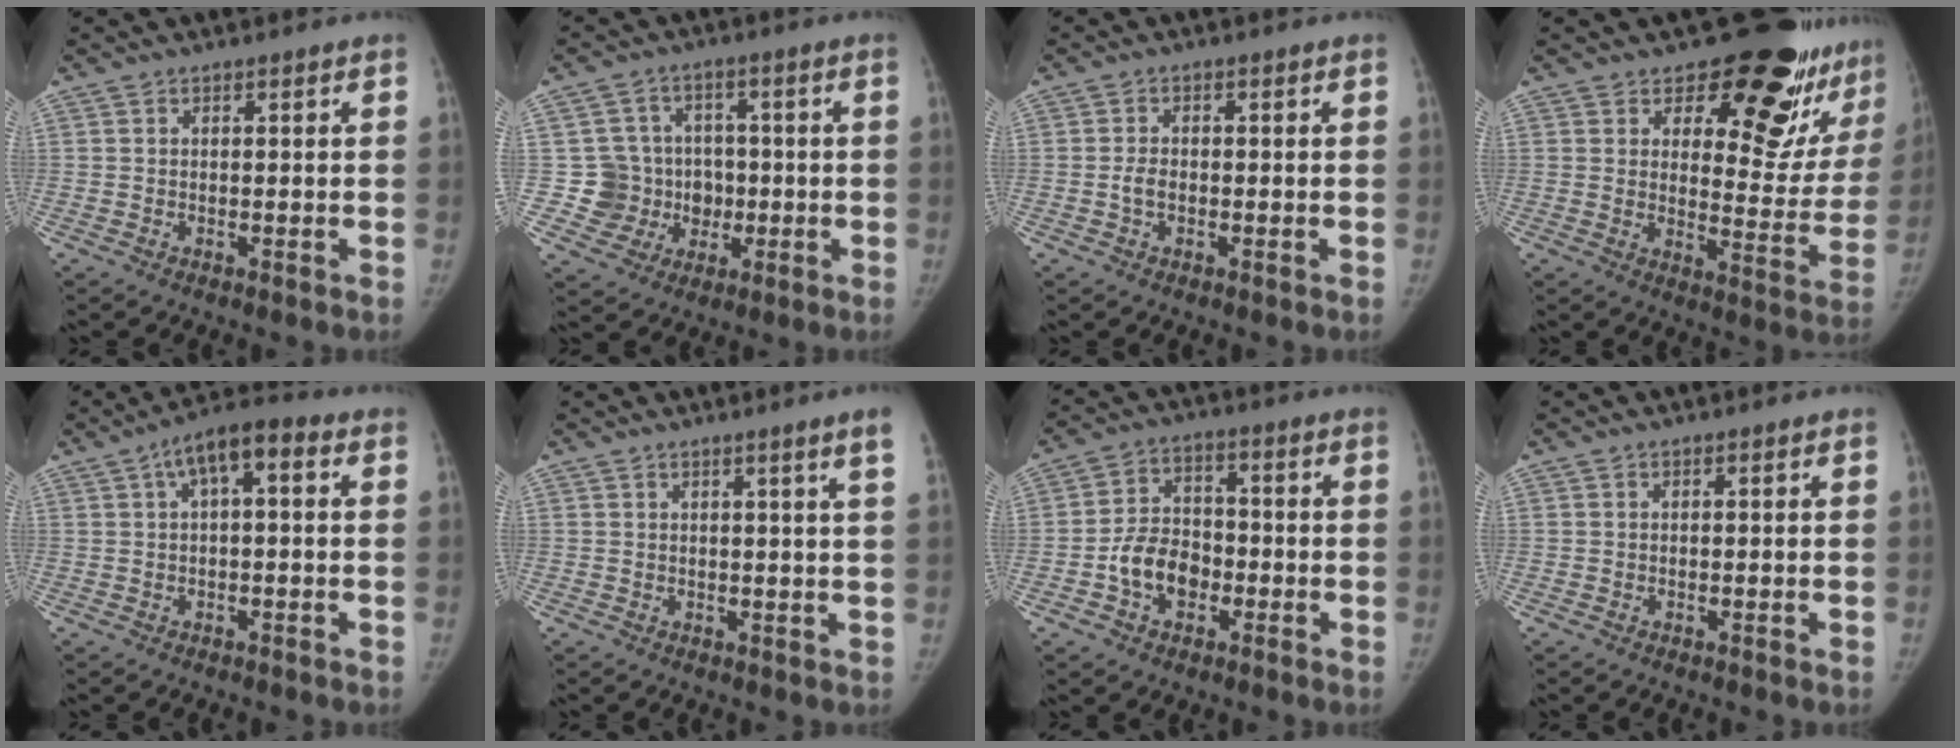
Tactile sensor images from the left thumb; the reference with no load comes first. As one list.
[{"total": 9.5, "force": [-1.0, 9.4, 1.5], "torque": [0.026, 0.022, -0.010]}, {"total": 2.5, "force": [-0.8, 1.8, 1.6], "torque": [-0.025, 0.009, -0.016]}, {"total": 20.1, "force": [14.7, 8.9, 10.5], "torque": [-0.078, -0.111, 0.181]}, {"total": 7.7, "force": [1.9, 3.3, 6.7], "torque": [-0.100, 0.030, 0.019]}, {"total": 3.6, "force": [2.2, -1.0, 2.7], "torque": [-0.037, -0.014, 0.030]}, {"total": 9.3, "force": [-3.0, 7.0, 5.3], "torque": [-0.066, 0.029, -0.057]}, {"total": 0.0}]